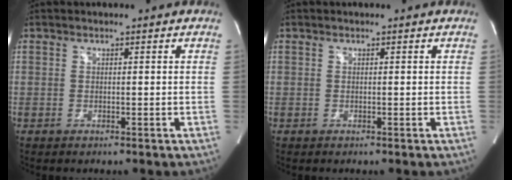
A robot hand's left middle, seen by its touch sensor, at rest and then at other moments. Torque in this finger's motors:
{"motor_torque": [-0.02, -0.01, 0.02, 0.00]}